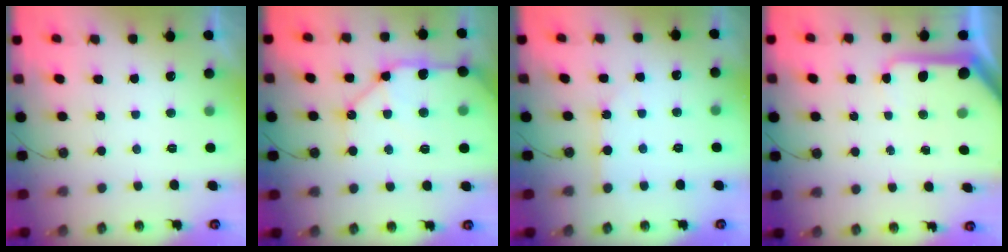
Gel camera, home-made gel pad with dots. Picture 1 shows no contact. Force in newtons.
{"total": 15.9, "press": 15.7, "slide": 2.4}
{"total": 2.5, "press": 2.5, "slide": 0.3}
{"total": 9.2, "press": 9.1, "slide": 1.0}